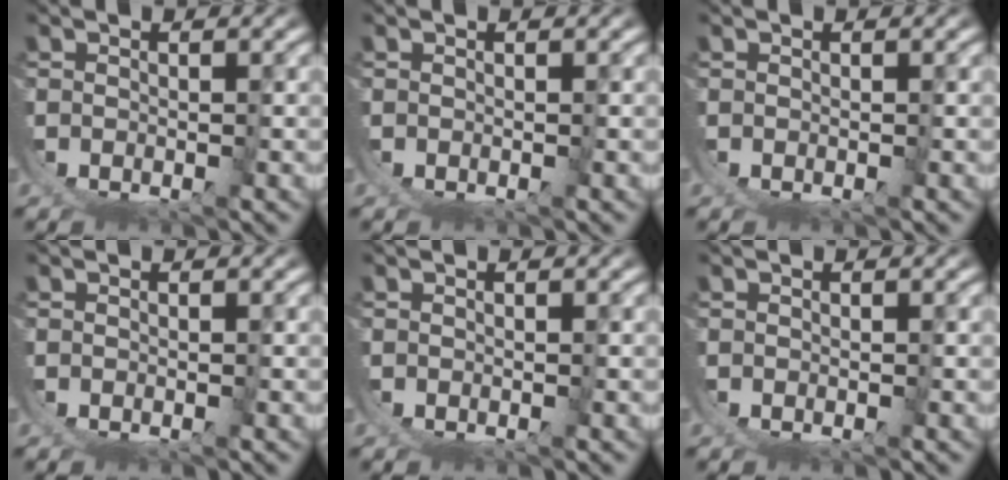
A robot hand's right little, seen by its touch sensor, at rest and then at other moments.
{"total": 0.0}
{"total": 0.0}
{"total": 0.0}
{"total": 0.0}
{"total": 0.0}